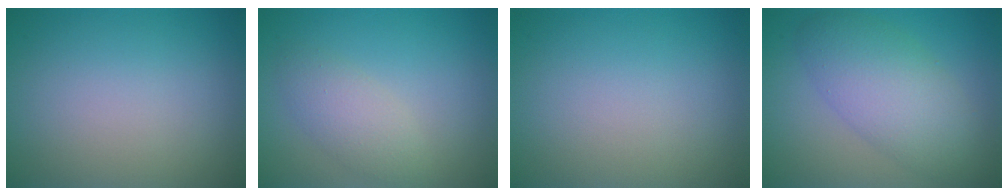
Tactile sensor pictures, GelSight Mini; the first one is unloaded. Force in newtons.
{"total": 2.6, "press": 2.6, "slide": 0.2}
{"total": 0.0}
{"total": 6.3, "press": 6.3, "slide": 0.2}